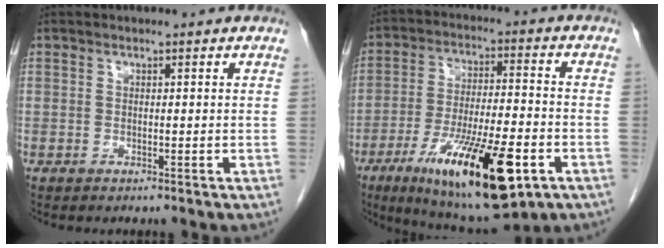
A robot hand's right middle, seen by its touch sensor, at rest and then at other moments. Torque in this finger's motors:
{"motor_torque": [1.09, -1.04, 0.70, 0.16]}